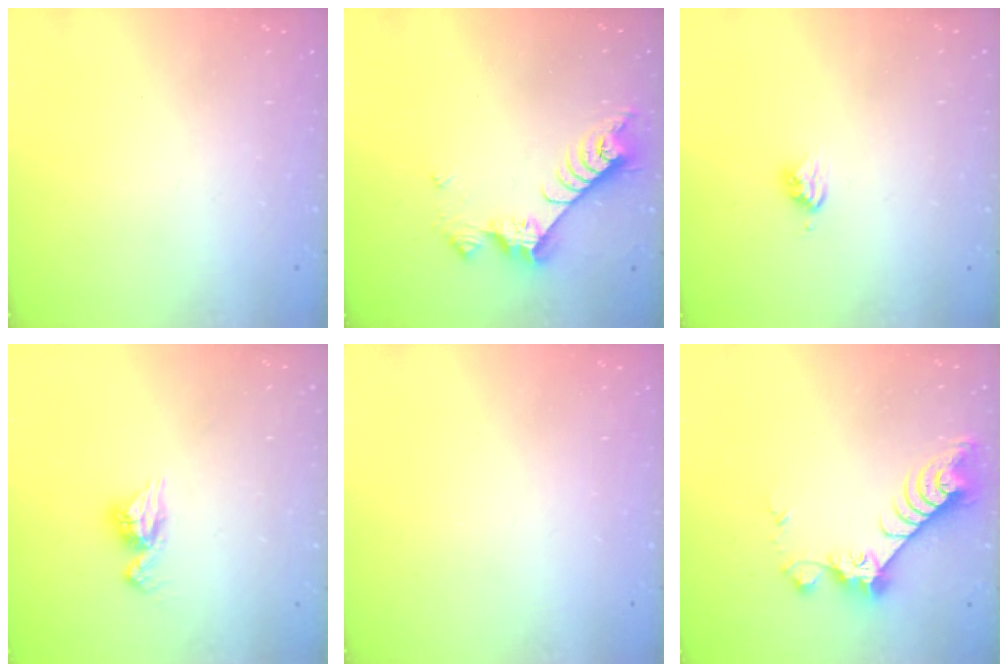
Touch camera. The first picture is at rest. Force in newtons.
{"total": 7.8, "press": 7.8, "slide": 0.6}
{"total": 3.6, "press": 3.6, "slide": 0.5}
{"total": 8.1, "press": 8.1, "slide": 0.6}
{"total": 0.0}
{"total": 8.3, "press": 8.3, "slide": 0.6}